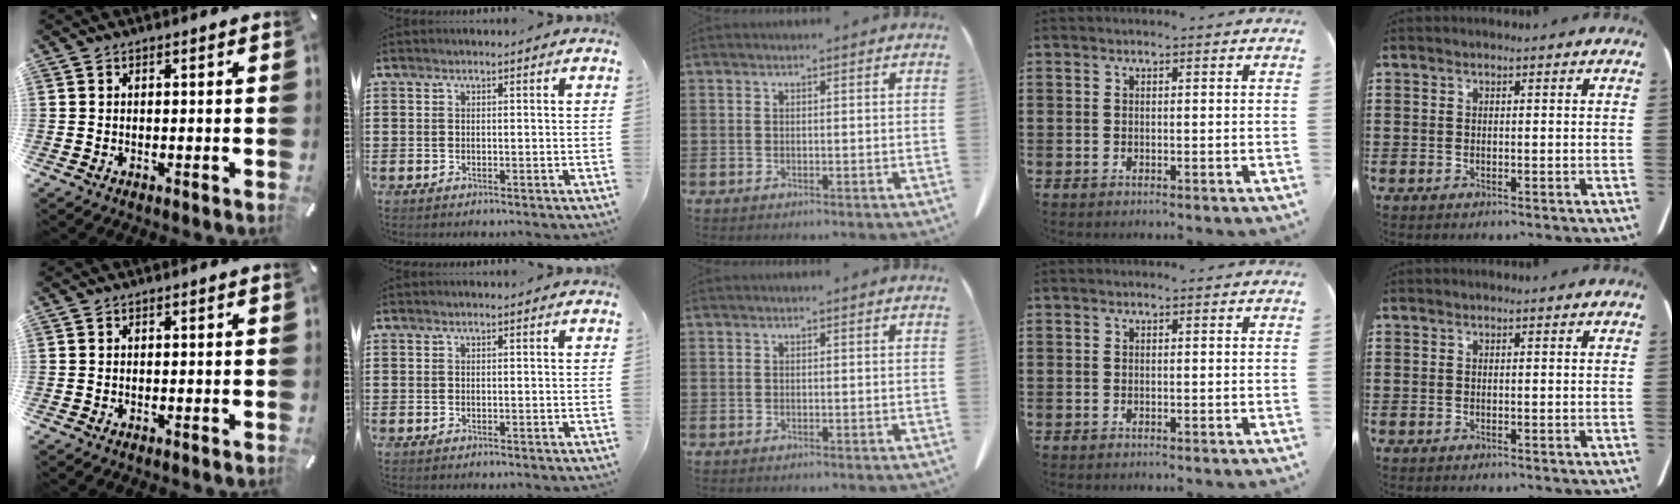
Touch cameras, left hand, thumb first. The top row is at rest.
{}